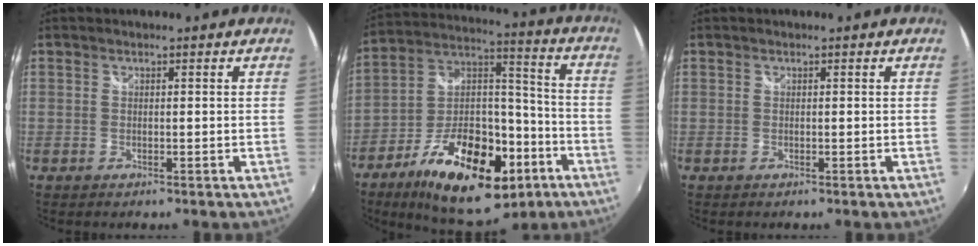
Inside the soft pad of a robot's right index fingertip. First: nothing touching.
{"total": 25.0, "force": [-12.4, 12.5, 17.8], "torque": [-0.307, 0.011, -0.186]}
{"total": 0.0}